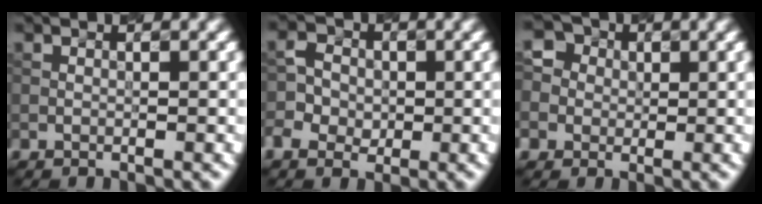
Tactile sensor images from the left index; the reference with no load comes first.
{"total": 2.6, "force": [-0.9, 2.3, 0.7], "torque": [-0.023, 0.006, -0.012]}
{"total": 3.5, "force": [0.5, 3.5, 0.3], "torque": [-0.009, 0.019, -0.006]}